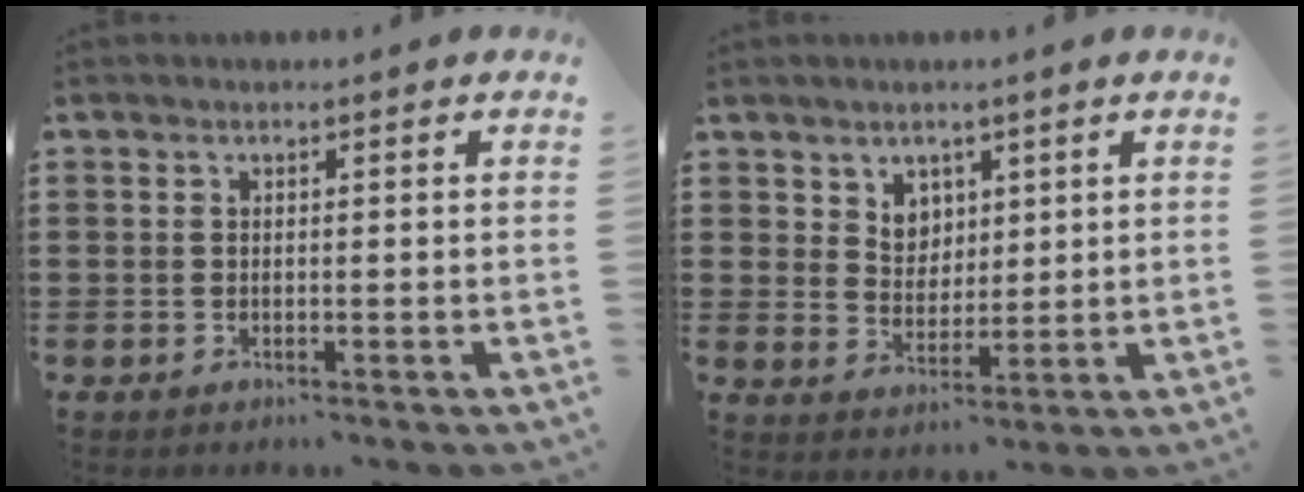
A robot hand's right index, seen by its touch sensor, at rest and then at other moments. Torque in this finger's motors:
{"motor_torque": [-0.07, 0.14, 0.07, 0.02]}